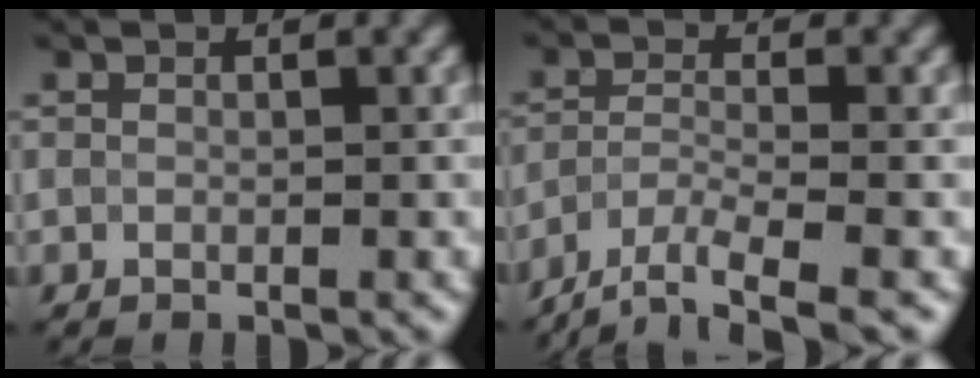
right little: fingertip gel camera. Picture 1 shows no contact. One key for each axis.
{"total": 4.2, "fx": -3.9, "fy": 0.6, "fz": 1.7, "tx": -0.034, "ty": -0.010, "tz": -0.074}